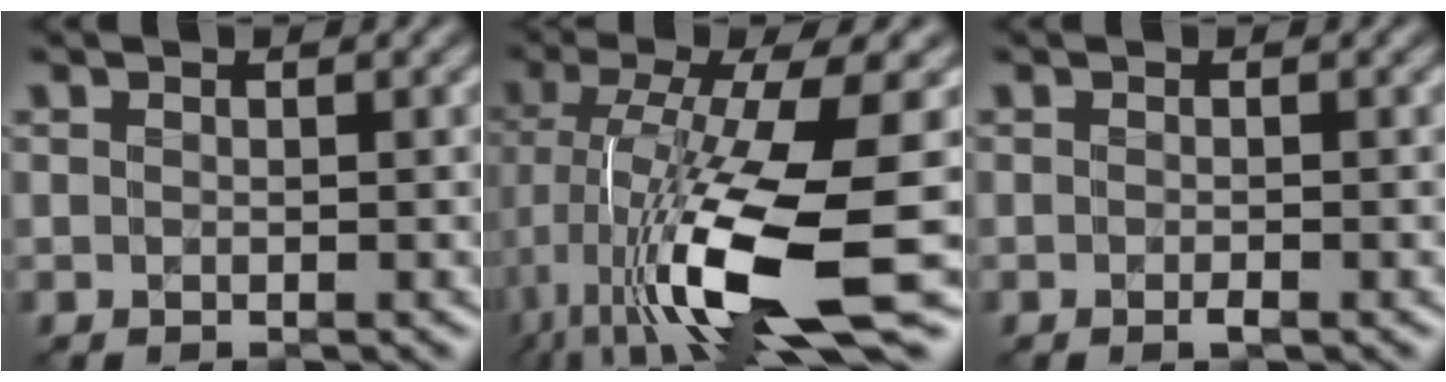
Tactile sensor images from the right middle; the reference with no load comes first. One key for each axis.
{"total": 13.7, "fx": -5.1, "fy": 3.1, "fz": 12.4, "tx": -0.237, "ty": -0.020, "tz": -0.075}
{"total": 0.9, "fx": -0.8, "fy": -0.1, "fz": 0.3, "tx": -0.005, "ty": -0.001, "tz": -0.010}